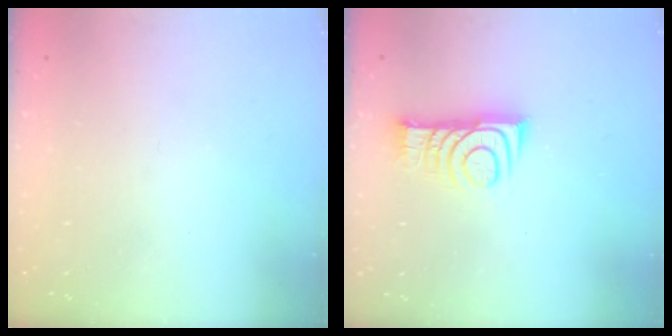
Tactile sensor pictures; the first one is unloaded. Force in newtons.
{"total": 9.6, "press": 9.6, "slide": 0.1}